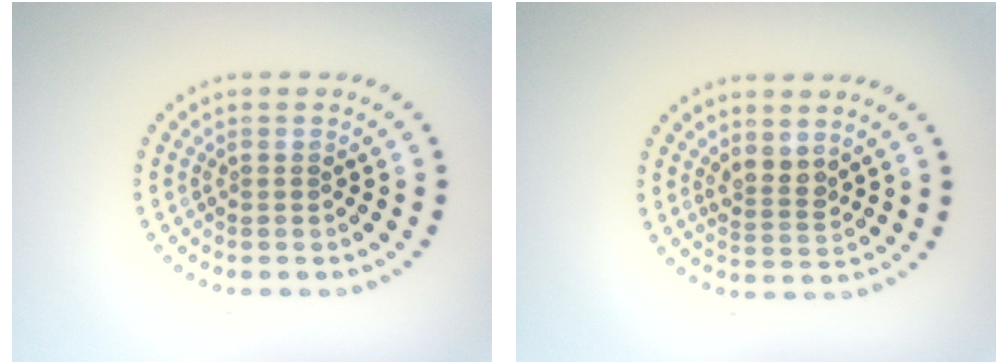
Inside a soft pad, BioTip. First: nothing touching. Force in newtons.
{"total": 2.0, "press": 1.6, "slide": 1.2}